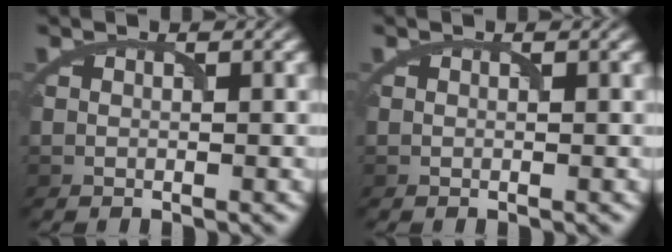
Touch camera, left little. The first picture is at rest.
{"total": 0.0}